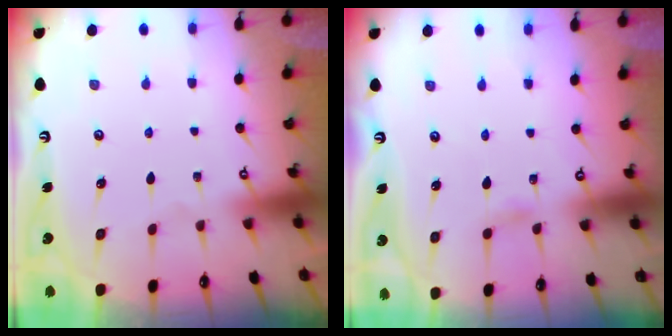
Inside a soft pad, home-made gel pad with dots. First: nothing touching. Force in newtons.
{"total": 2.9, "press": 2.9, "slide": 0.3}